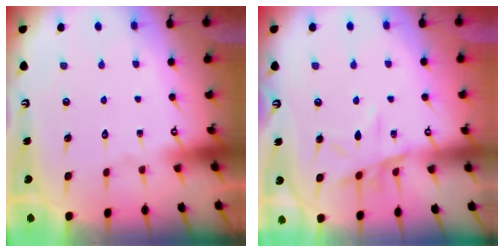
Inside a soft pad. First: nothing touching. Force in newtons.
{"total": 10.4, "press": 10.3, "slide": 0.7}